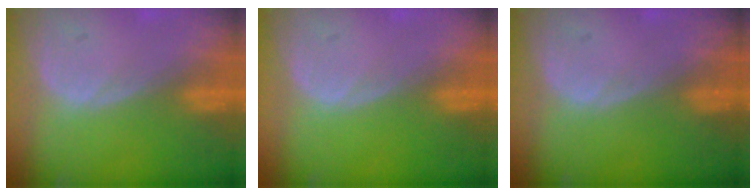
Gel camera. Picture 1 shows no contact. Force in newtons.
{"total": 0.0}
{"total": 0.0}